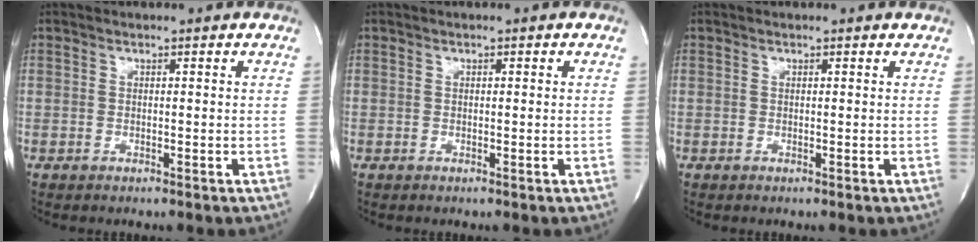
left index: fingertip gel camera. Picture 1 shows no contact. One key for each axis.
{"total": 0.5, "fx": 0.2, "fy": 0.2, "fz": 0.4, "tx": -0.009, "ty": 0.006, "tz": 0.004}
{"total": 0.5, "fx": 0.5, "fy": 0.1, "fz": 0.2, "tx": -0.010, "ty": 0.004, "tz": 0.002}